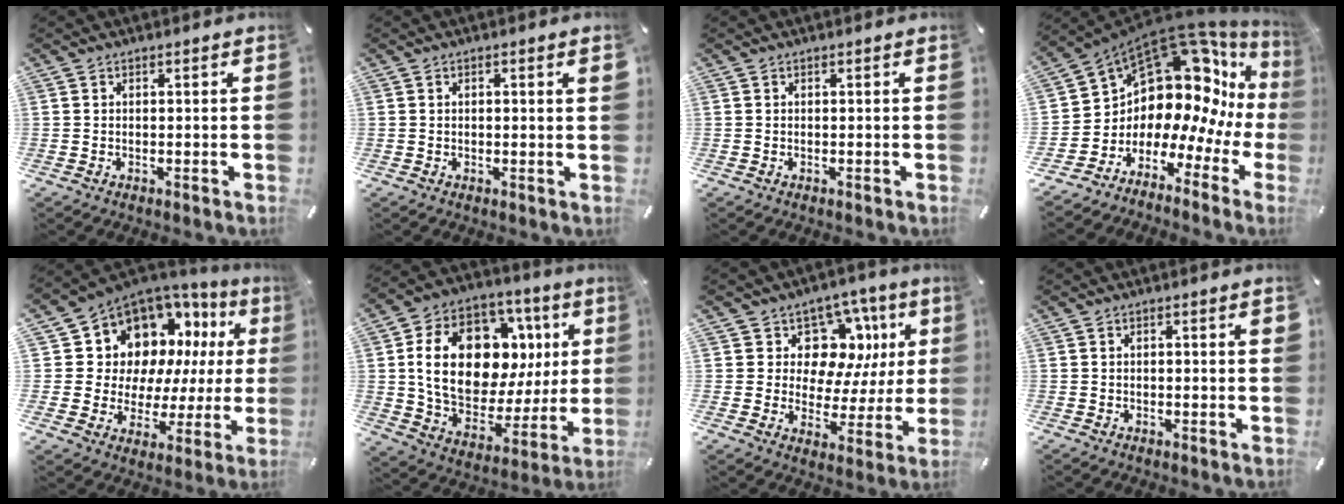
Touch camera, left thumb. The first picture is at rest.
{"total": 1.6, "force": [0.3, 0.2, 1.5], "torque": [-0.029, 0.000, 0.004]}
{"total": 0.0}
{"total": 15.3, "force": [8.4, 9.9, 8.1], "torque": [-0.134, -0.102, 0.158]}
{"total": 12.5, "force": [7.3, 9.2, 4.3], "torque": [-0.075, -0.087, 0.135]}
{"total": 22.3, "force": [6.3, 14.4, 15.8], "torque": [-0.280, -0.028, 0.113]}
{"total": 11.8, "force": [5.4, 9.1, 5.4], "torque": [-0.070, -0.050, 0.099]}
{"total": 1.7, "force": [0.3, 0.4, 1.6], "torque": [-0.030, 0.001, 0.003]}